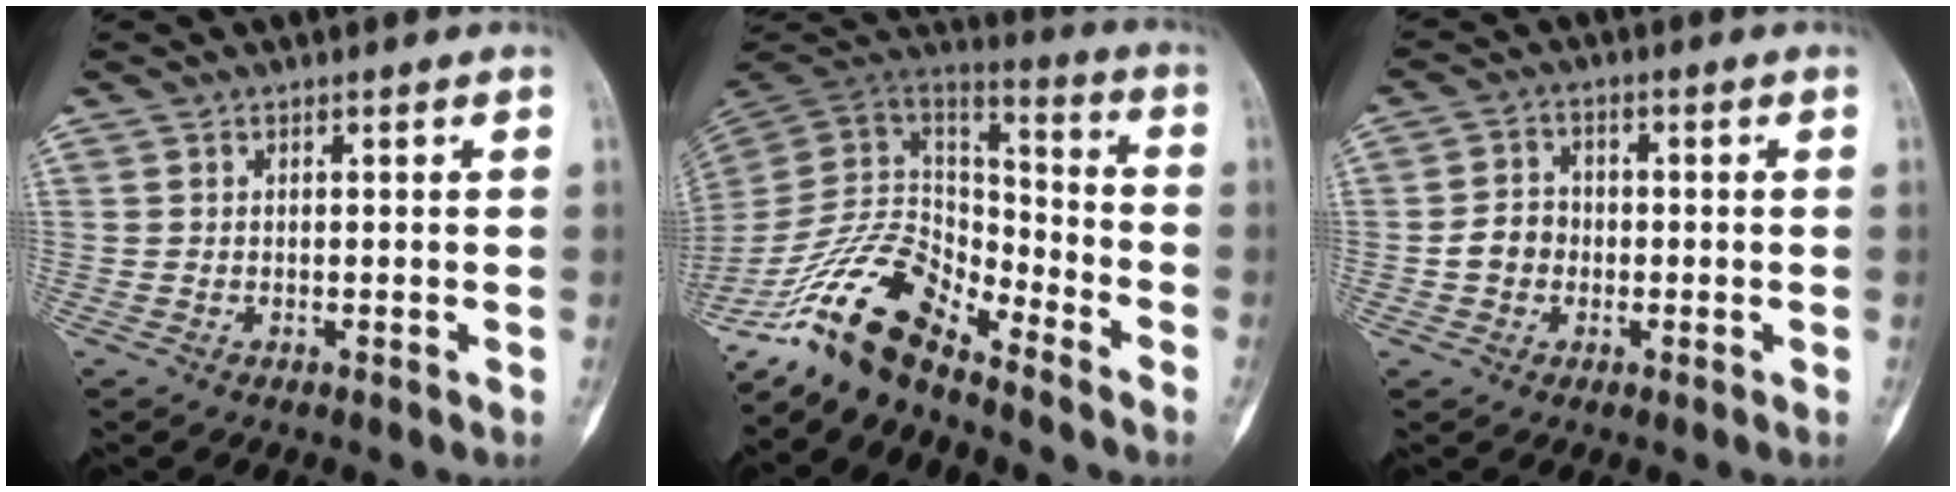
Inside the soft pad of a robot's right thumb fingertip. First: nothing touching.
{"total": 16.1, "force": [-12.4, 6.3, 8.2], "torque": [-0.139, 0.096, -0.241]}
{"total": 4.6, "force": [-0.9, 4.0, 2.0], "torque": [-0.026, 0.015, -0.022]}